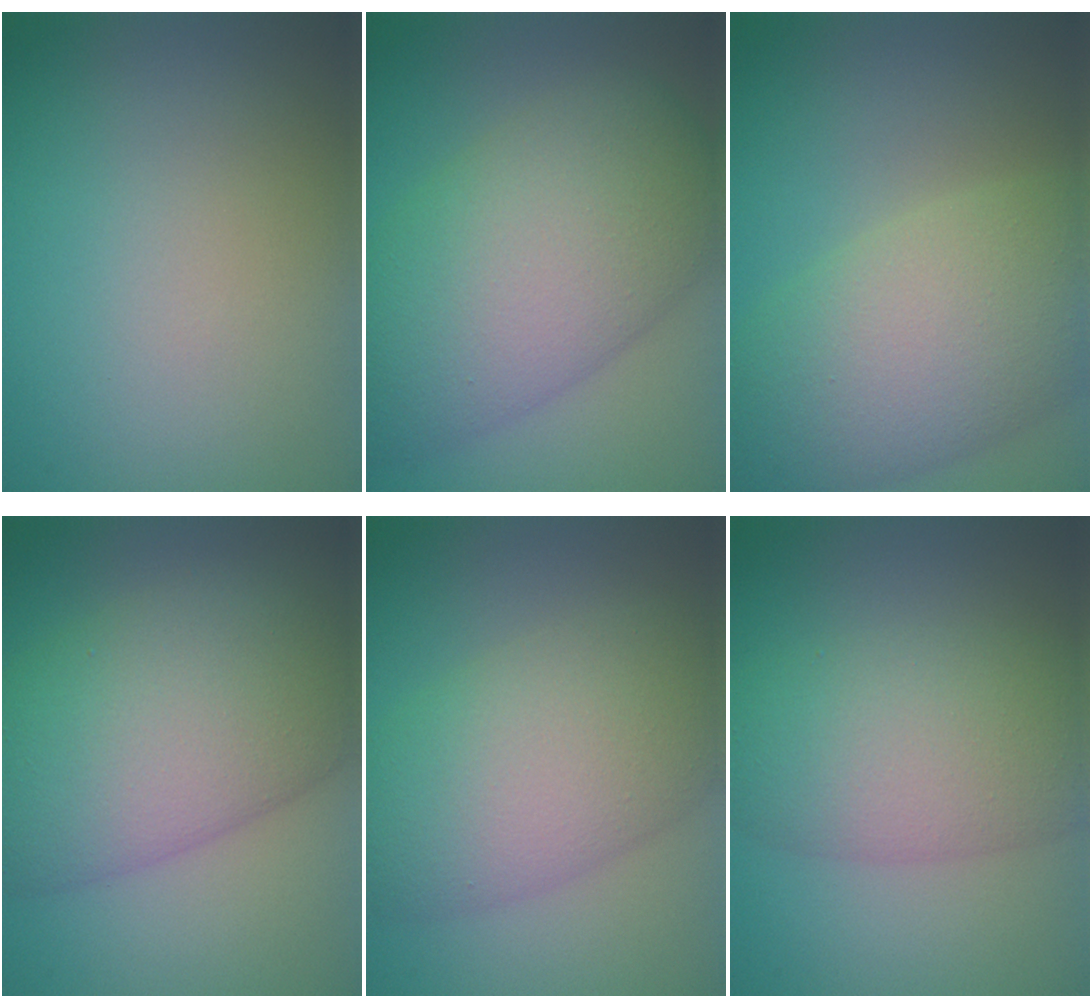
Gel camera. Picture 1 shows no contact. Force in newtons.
{"total": 10.8, "press": 10.8, "slide": 0.3}
{"total": 8.6, "press": 8.6, "slide": 0.7}
{"total": 11.2, "press": 11.2, "slide": 0.2}
{"total": 8.4, "press": 8.3, "slide": 0.4}
{"total": 7.1, "press": 7.1, "slide": 0.2}